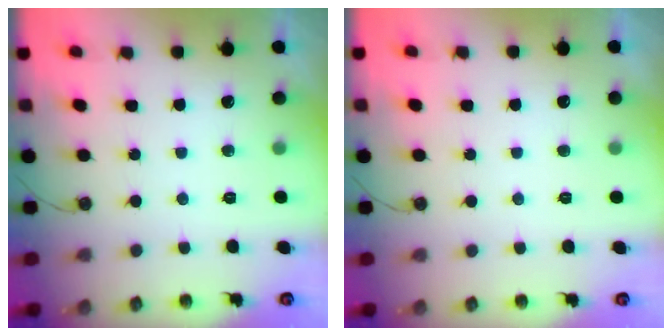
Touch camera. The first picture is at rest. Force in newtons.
{"total": 0.0}